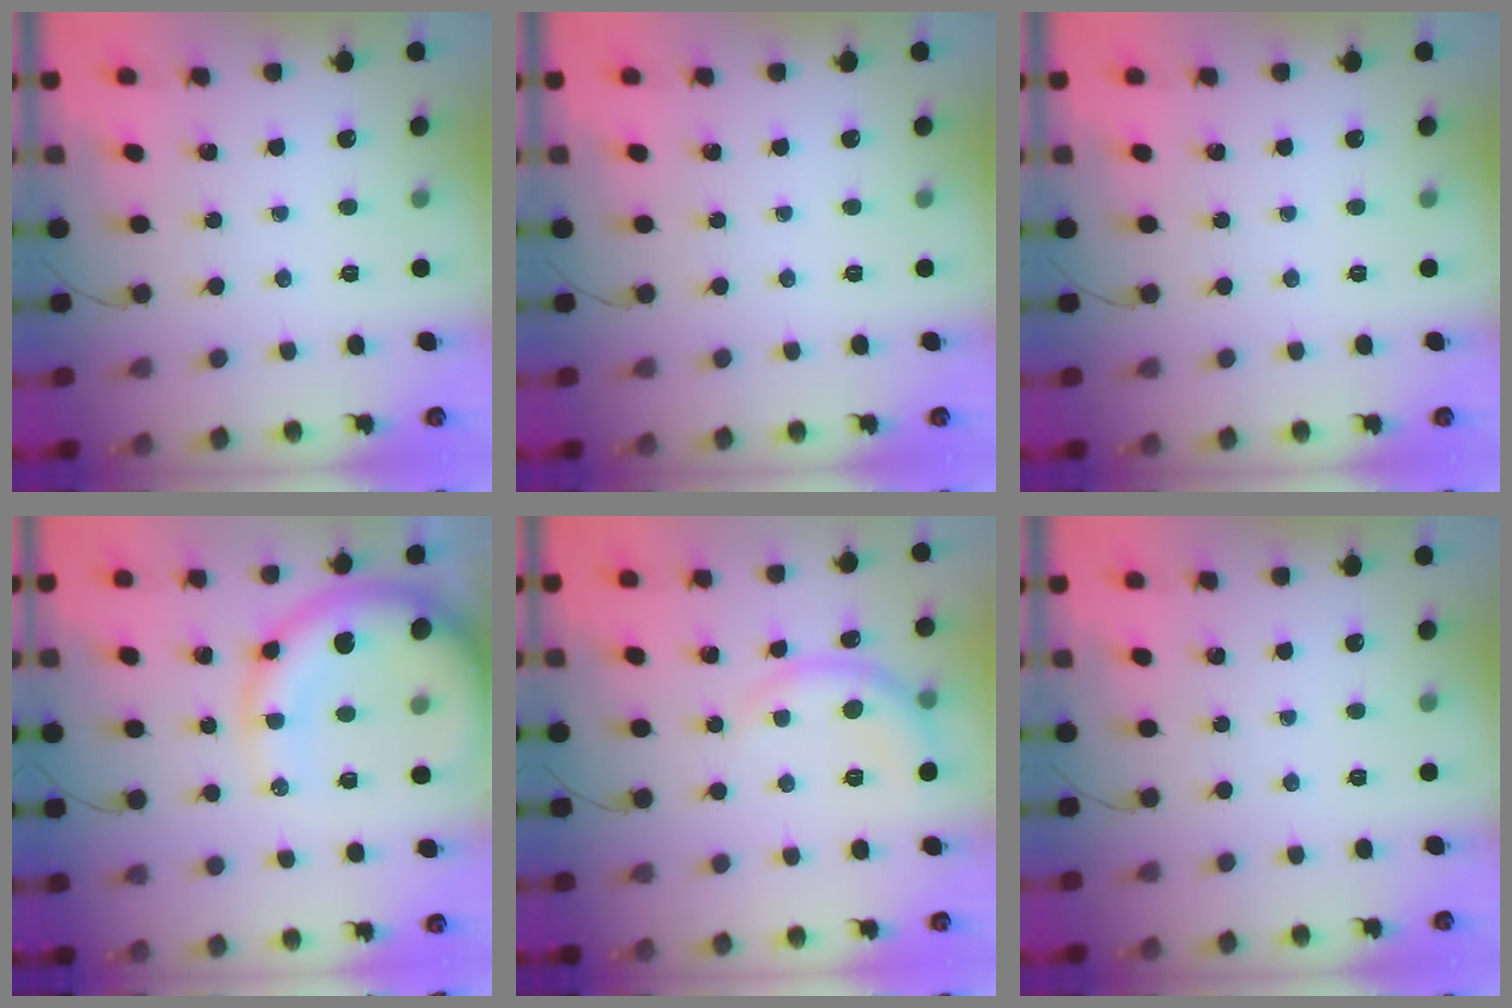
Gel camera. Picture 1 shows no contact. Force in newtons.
{"total": 0.0}
{"total": 0.0}
{"total": 14.5, "press": 13.9, "slide": 3.9}
{"total": 6.4, "press": 6.4, "slide": 0.7}
{"total": 0.0}